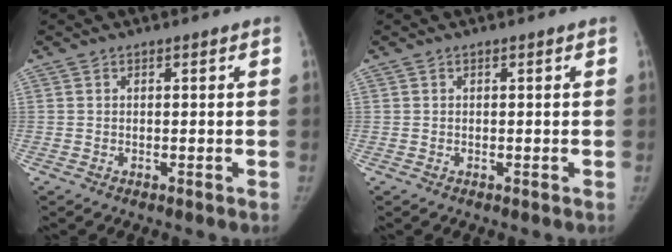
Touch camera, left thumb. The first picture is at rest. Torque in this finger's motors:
{"motor_torque": [0.06, 0.02, 0.02, -0.26, 0.02]}